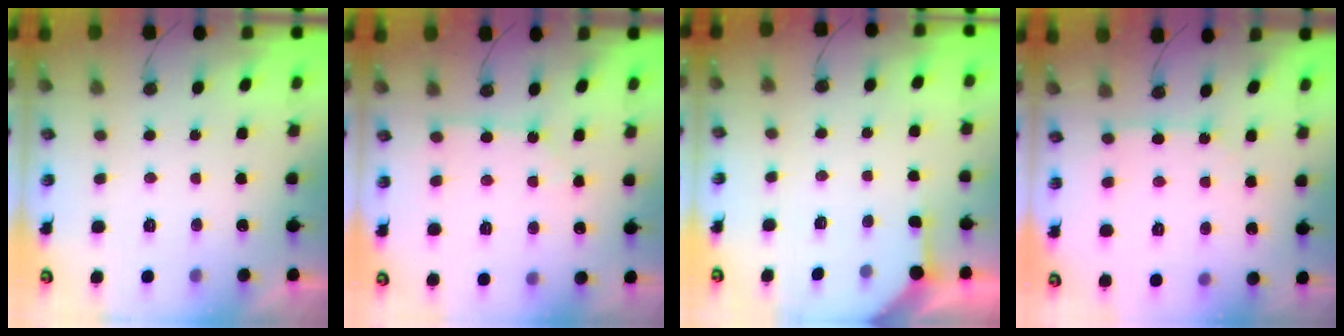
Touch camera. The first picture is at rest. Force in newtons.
{"total": 2.0, "press": 2.0, "slide": 0.3}
{"total": 2.1, "press": 2.1, "slide": 0.3}
{"total": 3.6, "press": 3.6, "slide": 0.1}